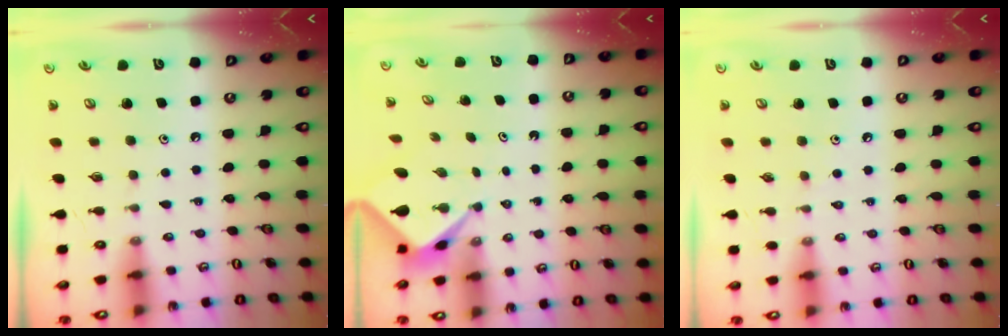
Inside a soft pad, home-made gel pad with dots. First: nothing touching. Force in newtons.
{"total": 2.1, "press": 2.1, "slide": 0.2}
{"total": 1.8, "press": 1.7, "slide": 0.4}